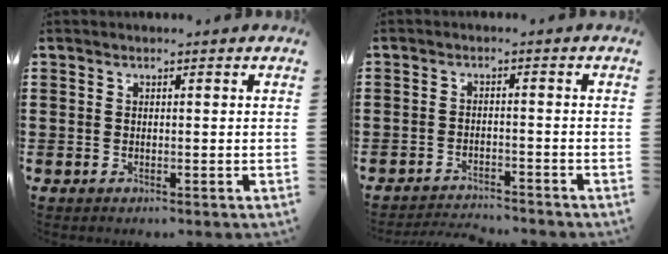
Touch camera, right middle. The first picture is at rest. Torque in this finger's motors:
{"motor_torque": [0.01, 0.00, -0.05, 0.01]}